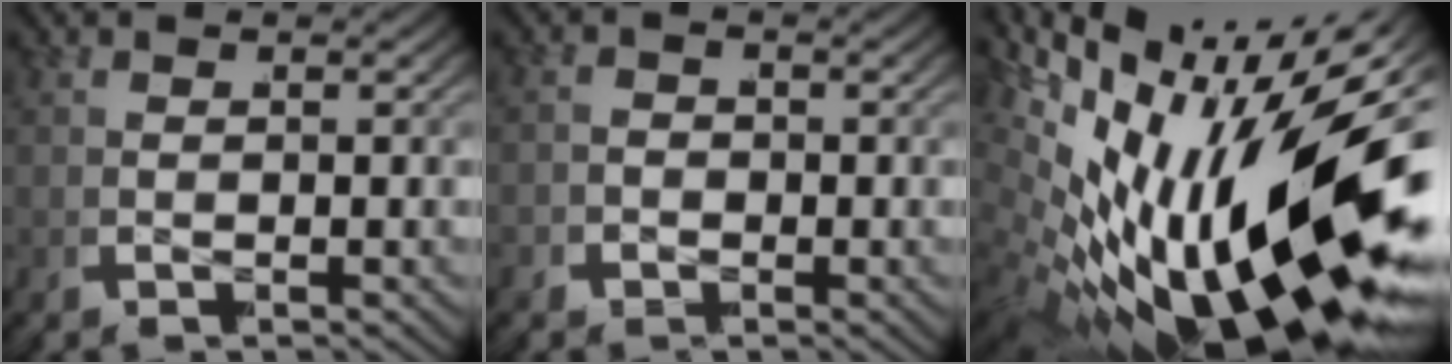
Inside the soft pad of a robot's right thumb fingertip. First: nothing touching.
{"total": 0.9, "force": [-0.5, 0.8, 0.0], "torque": [0.015, 0.005, -0.017]}
{"total": 20.9, "force": [-2.4, 11.2, 17.5], "torque": [-0.293, -0.030, -0.010]}